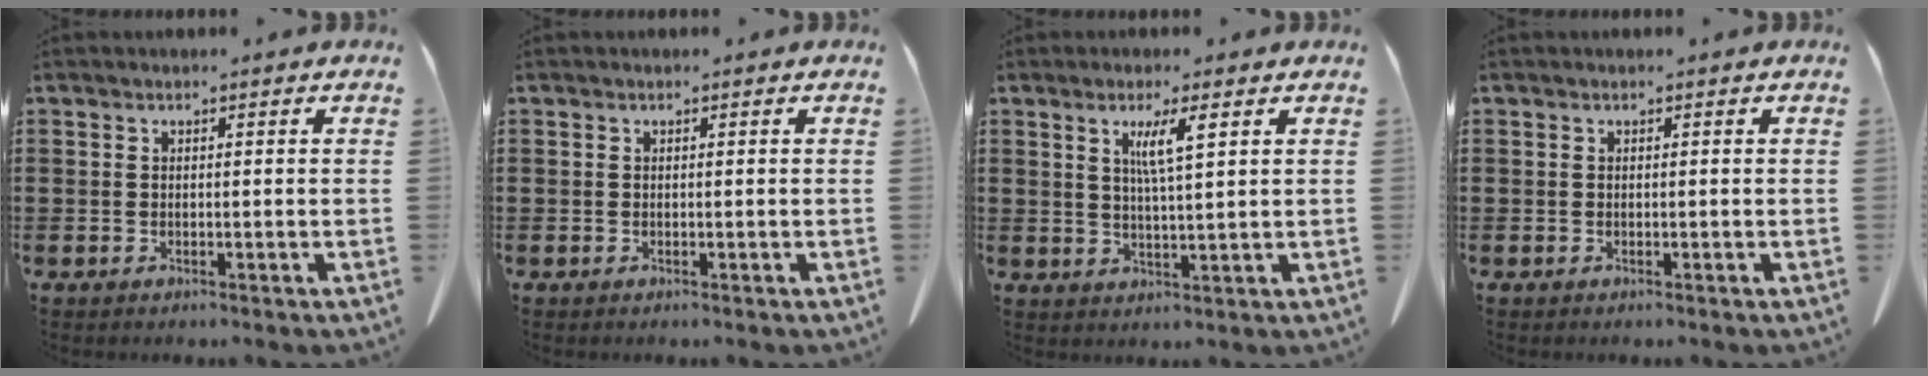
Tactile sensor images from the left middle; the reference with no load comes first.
{"total": 0.0}
{"total": 4.7, "force": [2.2, 0.3, 4.1], "torque": [-0.086, 0.001, 0.035]}
{"total": 0.0}